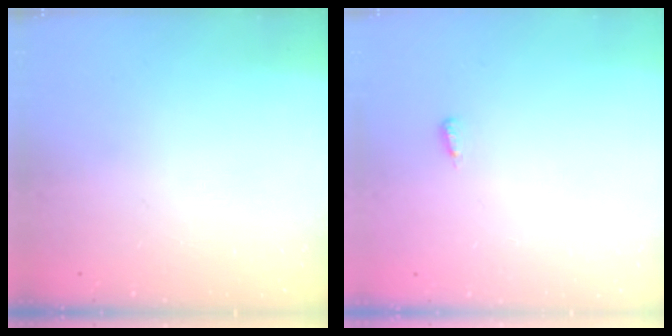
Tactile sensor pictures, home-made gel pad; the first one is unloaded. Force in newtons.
{"total": 3.6, "press": 2.7, "slide": 2.4}